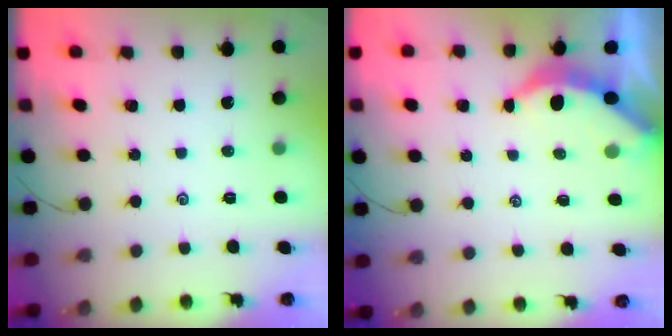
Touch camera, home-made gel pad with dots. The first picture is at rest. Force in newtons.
{"total": 3.8, "press": 3.7, "slide": 0.4}